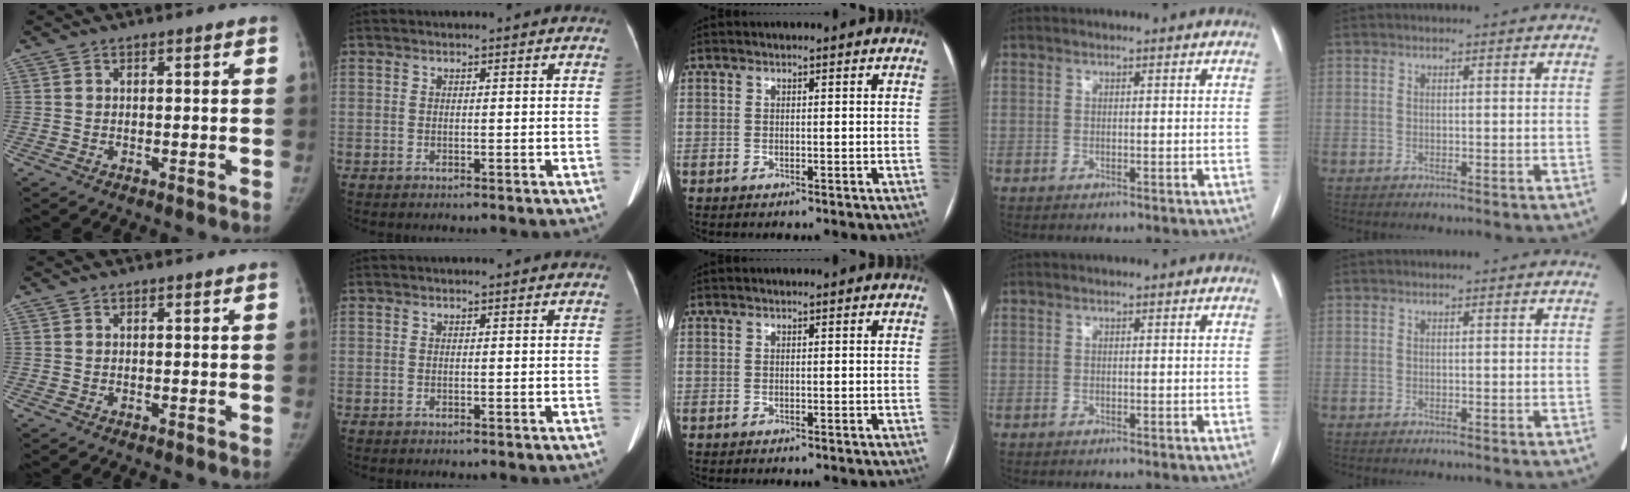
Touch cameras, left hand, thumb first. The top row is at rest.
{}